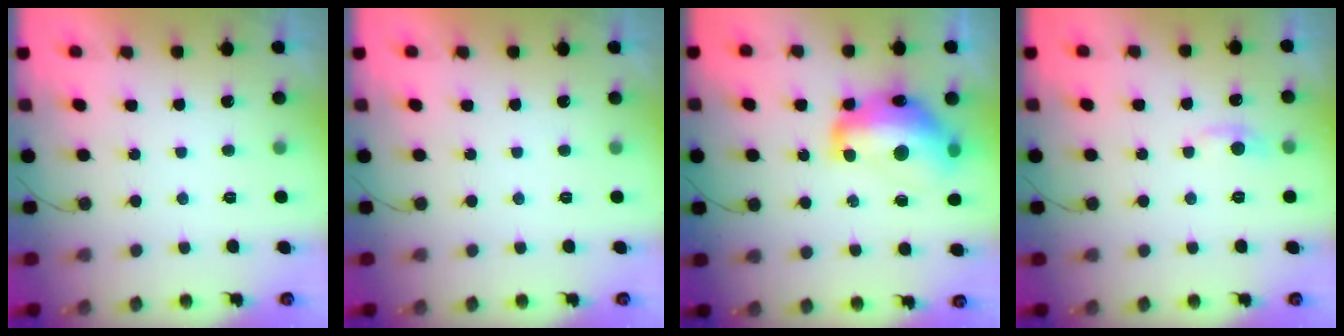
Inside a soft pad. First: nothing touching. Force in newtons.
{"total": 0.0}
{"total": 17.5, "press": 17.3, "slide": 2.4}
{"total": 5.5, "press": 5.5, "slide": 0.5}